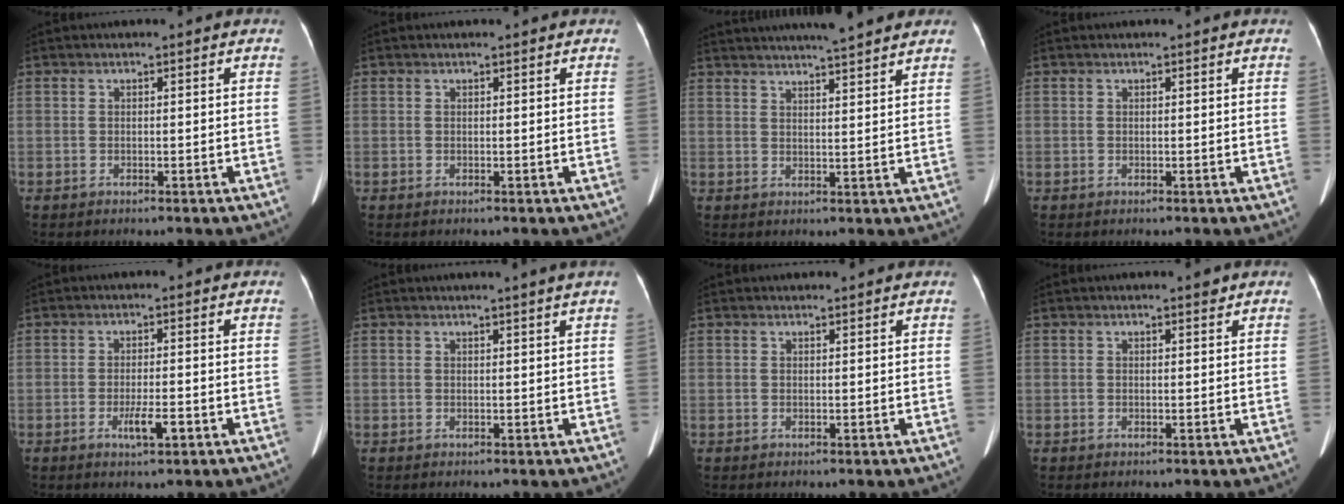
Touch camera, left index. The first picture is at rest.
{"total": 0.9, "force": [0.9, 0.0, 0.2], "torque": [-0.011, 0.005, 0.010]}
{"total": 13.8, "force": [12.4, 0.5, 6.0], "torque": [-0.096, 0.018, 0.163]}
{"total": 0.7, "force": [0.7, 0.1, 0.1], "torque": [-0.006, 0.010, 0.007]}
{"total": 3.2, "force": [-1.4, 0.4, 2.8], "torque": [-0.053, -0.003, -0.023]}
{"total": 2.0, "force": [1.7, -0.7, 0.8], "torque": [-0.015, -0.001, 0.025]}
{"total": 1.3, "force": [1.3, 0.2, 0.1], "torque": [-0.008, 0.011, 0.020]}
{"total": 0.7, "force": [0.6, 0.1, 0.4], "torque": [-0.010, -0.004, 0.008]}